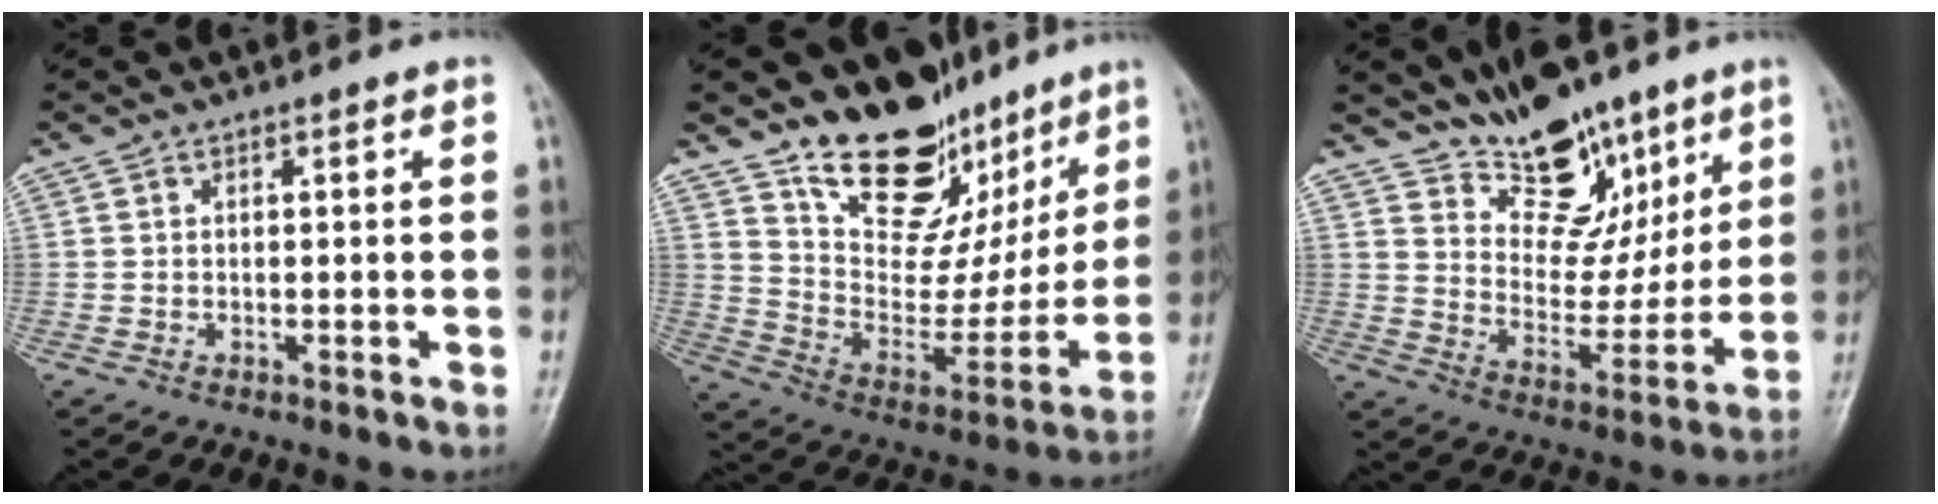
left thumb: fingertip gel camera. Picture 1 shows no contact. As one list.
[{"total": 20.8, "force": [14.6, 11.0, 9.9], "torque": [-0.079, -0.086, 0.240]}, {"total": 15.6, "force": [11.0, 8.0, 7.7], "torque": [-0.069, -0.068, 0.190]}]